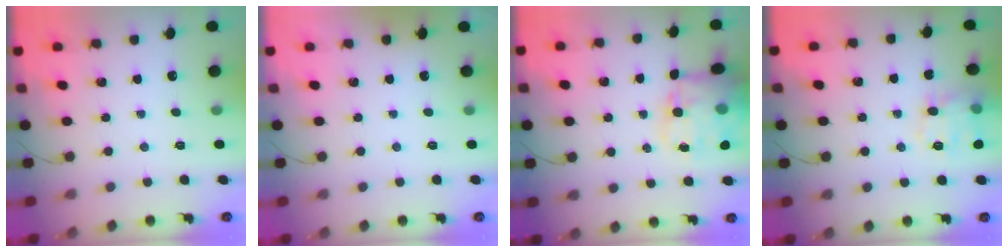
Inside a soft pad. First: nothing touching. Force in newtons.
{"total": 1.9, "press": 1.9, "slide": 0.3}
{"total": 16.6, "press": 16.3, "slide": 3.4}
{"total": 11.8, "press": 11.8, "slide": 0.5}